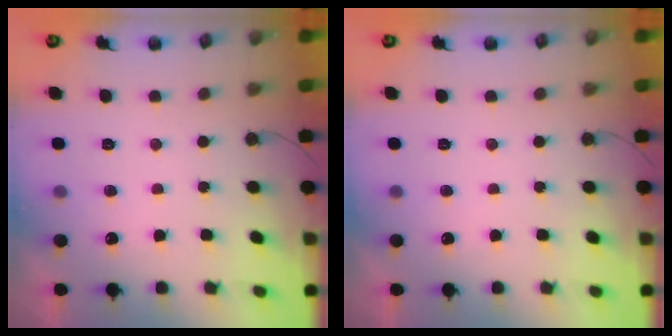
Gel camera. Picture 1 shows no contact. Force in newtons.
{"total": 0.0}